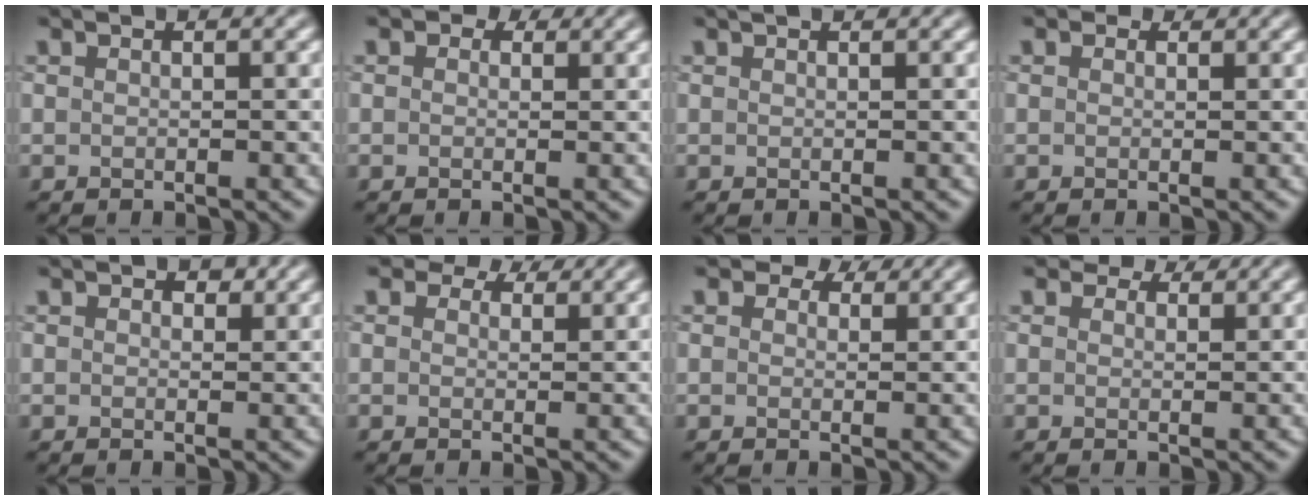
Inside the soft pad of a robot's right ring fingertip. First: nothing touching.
{"total": 1.5, "force": [0.8, 1.0, 0.7], "torque": [-0.008, -0.002, 0.002]}
{"total": 0.8, "force": [0.8, 0.1, 0.3], "torque": [-0.004, -0.001, 0.007]}
{"total": 0.6, "force": [0.4, 0.4, 0.2], "torque": [-0.001, -0.004, 0.000]}
{"total": 1.2, "force": [0.7, 0.8, 0.6], "torque": [-0.005, -0.002, 0.007]}
{"total": 3.6, "force": [2.7, 1.7, 1.5], "torque": [-0.029, -0.002, 0.029]}
{"total": 3.1, "force": [2.3, 1.6, 1.4], "torque": [-0.027, -0.002, 0.022]}
{"total": 2.7, "force": [2.2, 1.2, 0.9], "torque": [-0.019, -0.002, 0.022]}